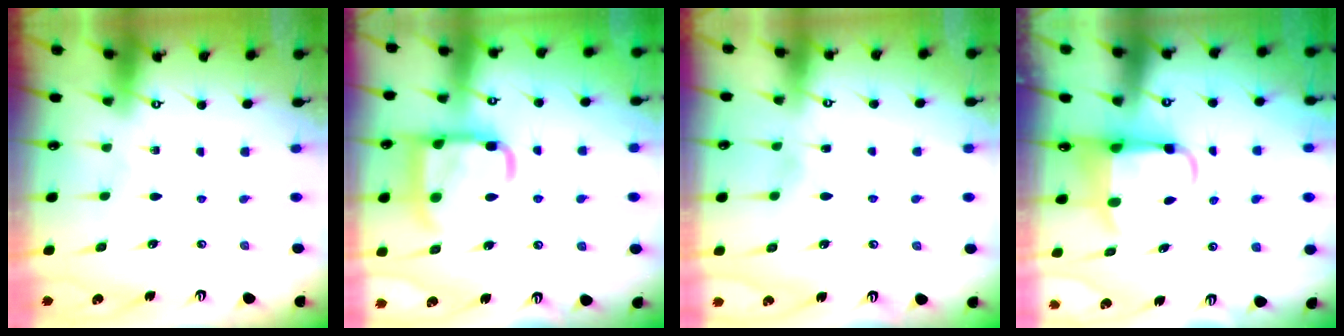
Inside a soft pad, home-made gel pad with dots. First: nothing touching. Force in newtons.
{"total": 18.0, "press": 17.9, "slide": 1.7}
{"total": 2.8, "press": 2.7, "slide": 0.3}
{"total": 4.9, "press": 4.7, "slide": 1.5}